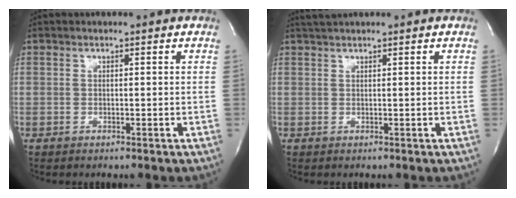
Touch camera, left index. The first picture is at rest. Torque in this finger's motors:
{"motor_torque": [0.12, -0.03, 0.11, -0.01]}